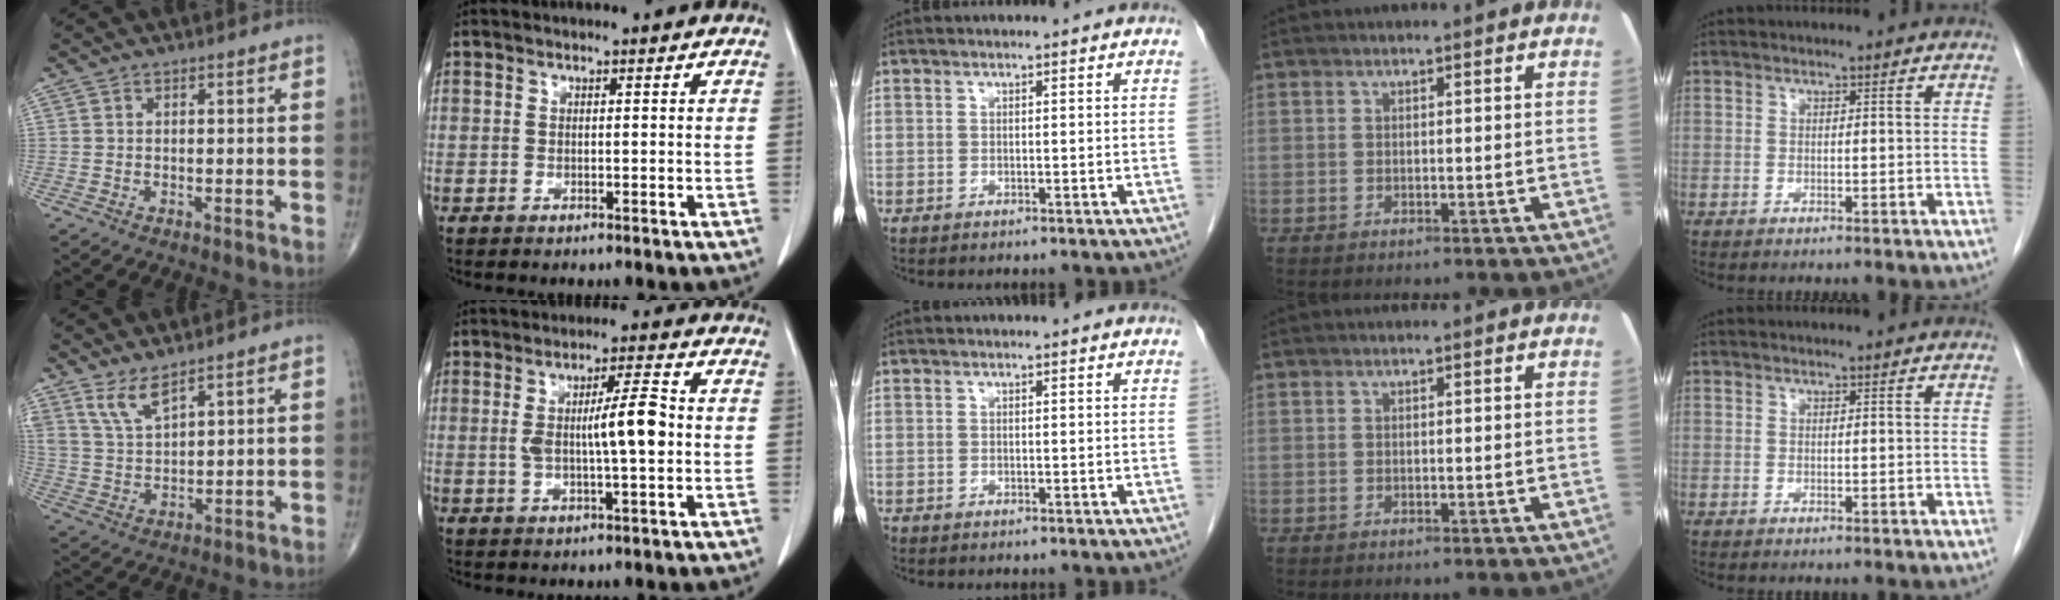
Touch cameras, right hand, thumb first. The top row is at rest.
{"thumb": {"total": 5.9, "force": [4.5, 1.6, 3.4], "torque": [-0.066, -0.030, 0.097]}, "index": {"total": 7.4, "force": [0.1, 0.8, 7.4], "torque": [-0.126, 0.006, 0.001]}}